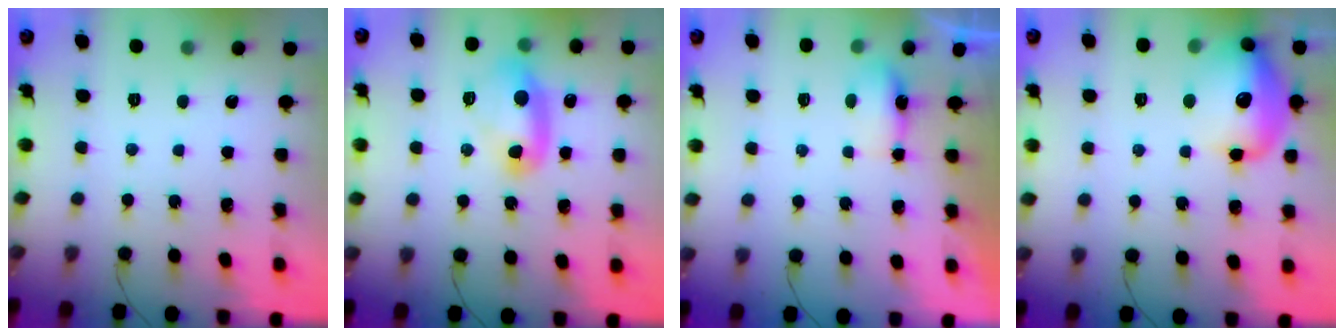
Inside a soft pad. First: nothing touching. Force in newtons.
{"total": 10.9, "press": 10.0, "slide": 4.3}
{"total": 8.3, "press": 4.8, "slide": 6.8}
{"total": 15.3, "press": 15.1, "slide": 2.7}